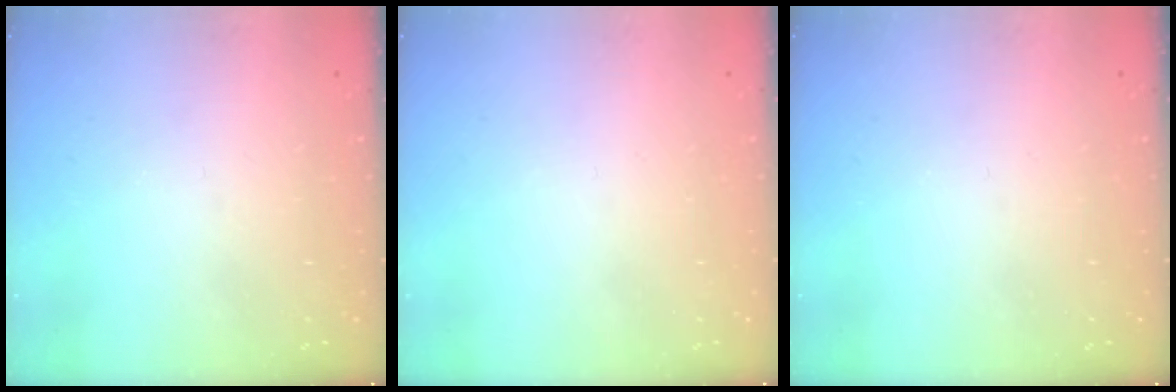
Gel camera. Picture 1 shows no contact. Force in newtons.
{"total": 1.5, "press": 1.5, "slide": 0.1}
{"total": 0.0}